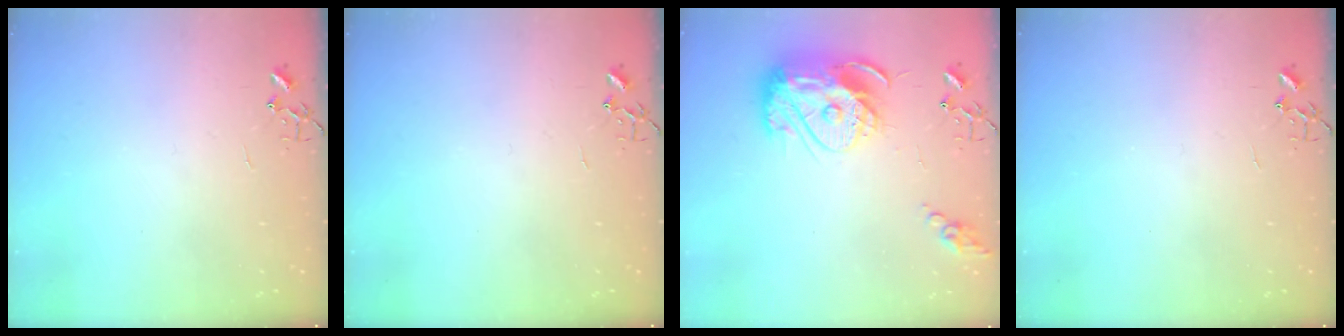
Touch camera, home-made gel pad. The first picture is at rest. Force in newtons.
{"total": 0.0}
{"total": 16.6, "press": 16.5, "slide": 1.4}
{"total": 0.0}